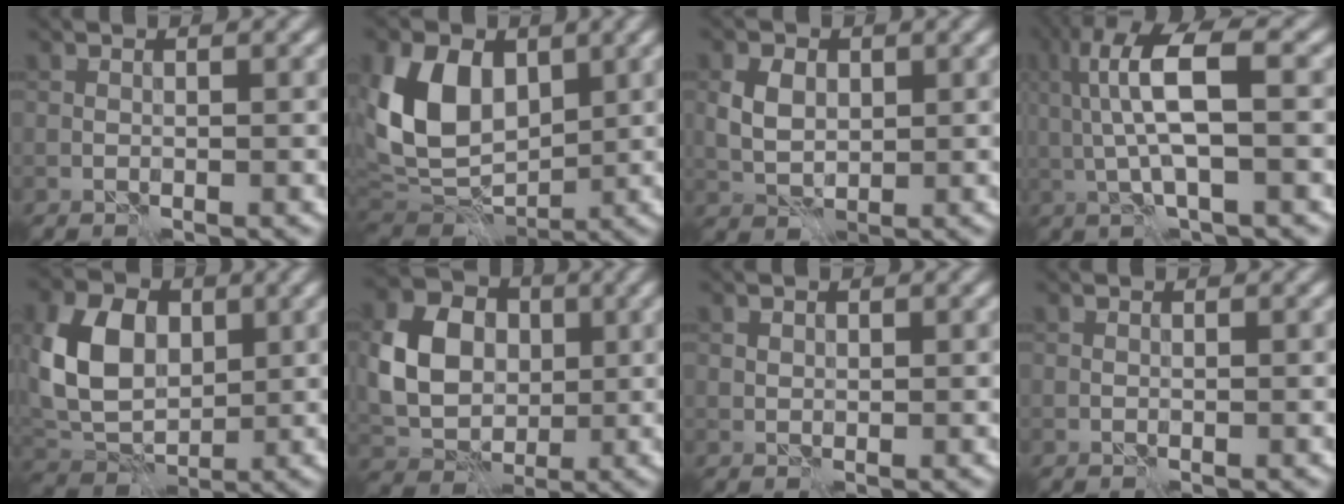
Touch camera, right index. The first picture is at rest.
{"total": 9.0, "force": [1.7, 6.4, 6.1], "torque": [-0.129, -0.007, 0.028]}
{"total": 3.3, "force": [0.6, 2.5, 2.2], "torque": [-0.046, 0.002, 0.008]}
{"total": 7.3, "force": [1.3, 2.1, 6.9], "torque": [-0.142, 0.011, 0.022]}
{"total": 7.3, "force": [1.4, 5.3, 4.8], "torque": [-0.104, 0.005, 0.022]}
{"total": 7.8, "force": [0.7, 6.3, 4.6], "torque": [-0.102, 0.004, 0.010]}
{"total": 0.6, "force": [0.3, 0.5, 0.1], "torque": [0.000, 0.000, 0.007]}
{"total": 0.0}